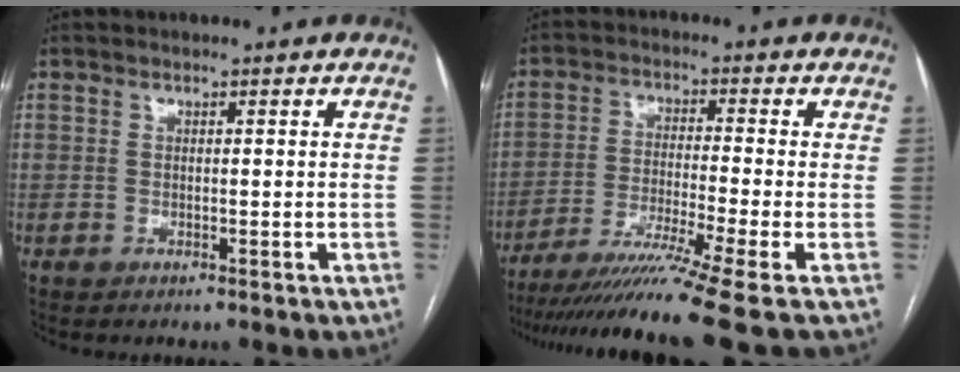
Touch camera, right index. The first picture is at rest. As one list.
[{"total": 12.8, "force": [-10.0, -3.4, 7.2], "torque": [-0.112, -0.037, -0.165]}]